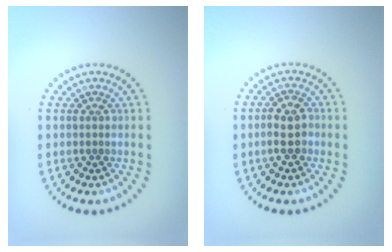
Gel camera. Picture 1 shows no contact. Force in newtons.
{"total": 2.5, "press": 2.4, "slide": 0.7}